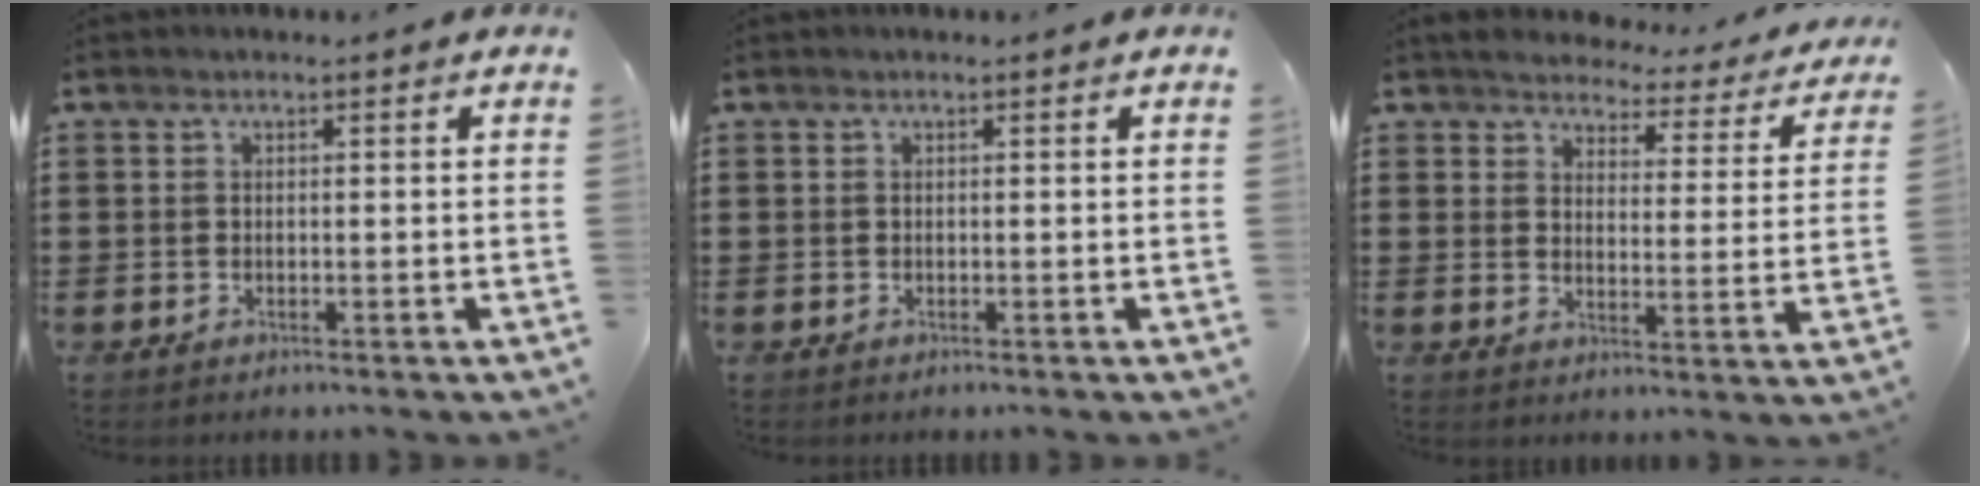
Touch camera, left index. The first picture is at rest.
{"total": 0.0}
{"total": 3.3, "force": [3.3, 0.3, 0.2], "torque": [-0.028, -0.029, 0.051]}